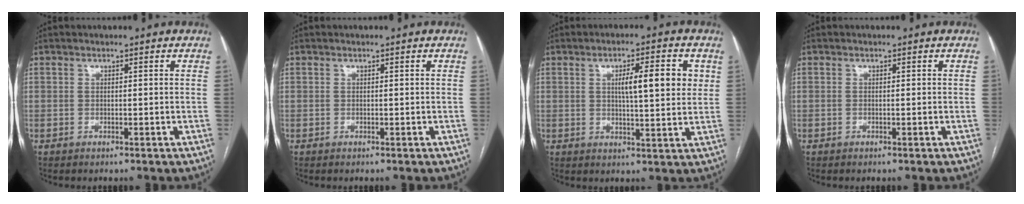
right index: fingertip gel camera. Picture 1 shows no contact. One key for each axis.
{"total": 0.0}
{"total": 8.0, "fx": 2.2, "fy": 1.4, "fz": 7.6, "tx": -0.116, "ty": 0.009, "tz": 0.032}
{"total": 0.0}